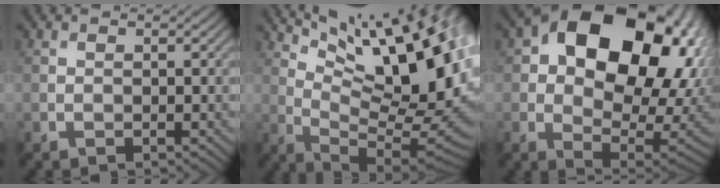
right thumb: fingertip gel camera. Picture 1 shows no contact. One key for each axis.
{"total": 16.5, "fx": 6.7, "fy": 5.3, "fz": 14.1, "tx": -0.220, "ty": 0.016, "tz": 0.122}
{"total": 20.9, "fx": 6.5, "fy": 13.5, "fz": 14.6, "tx": -0.220, "ty": 0.007, "tz": 0.122}